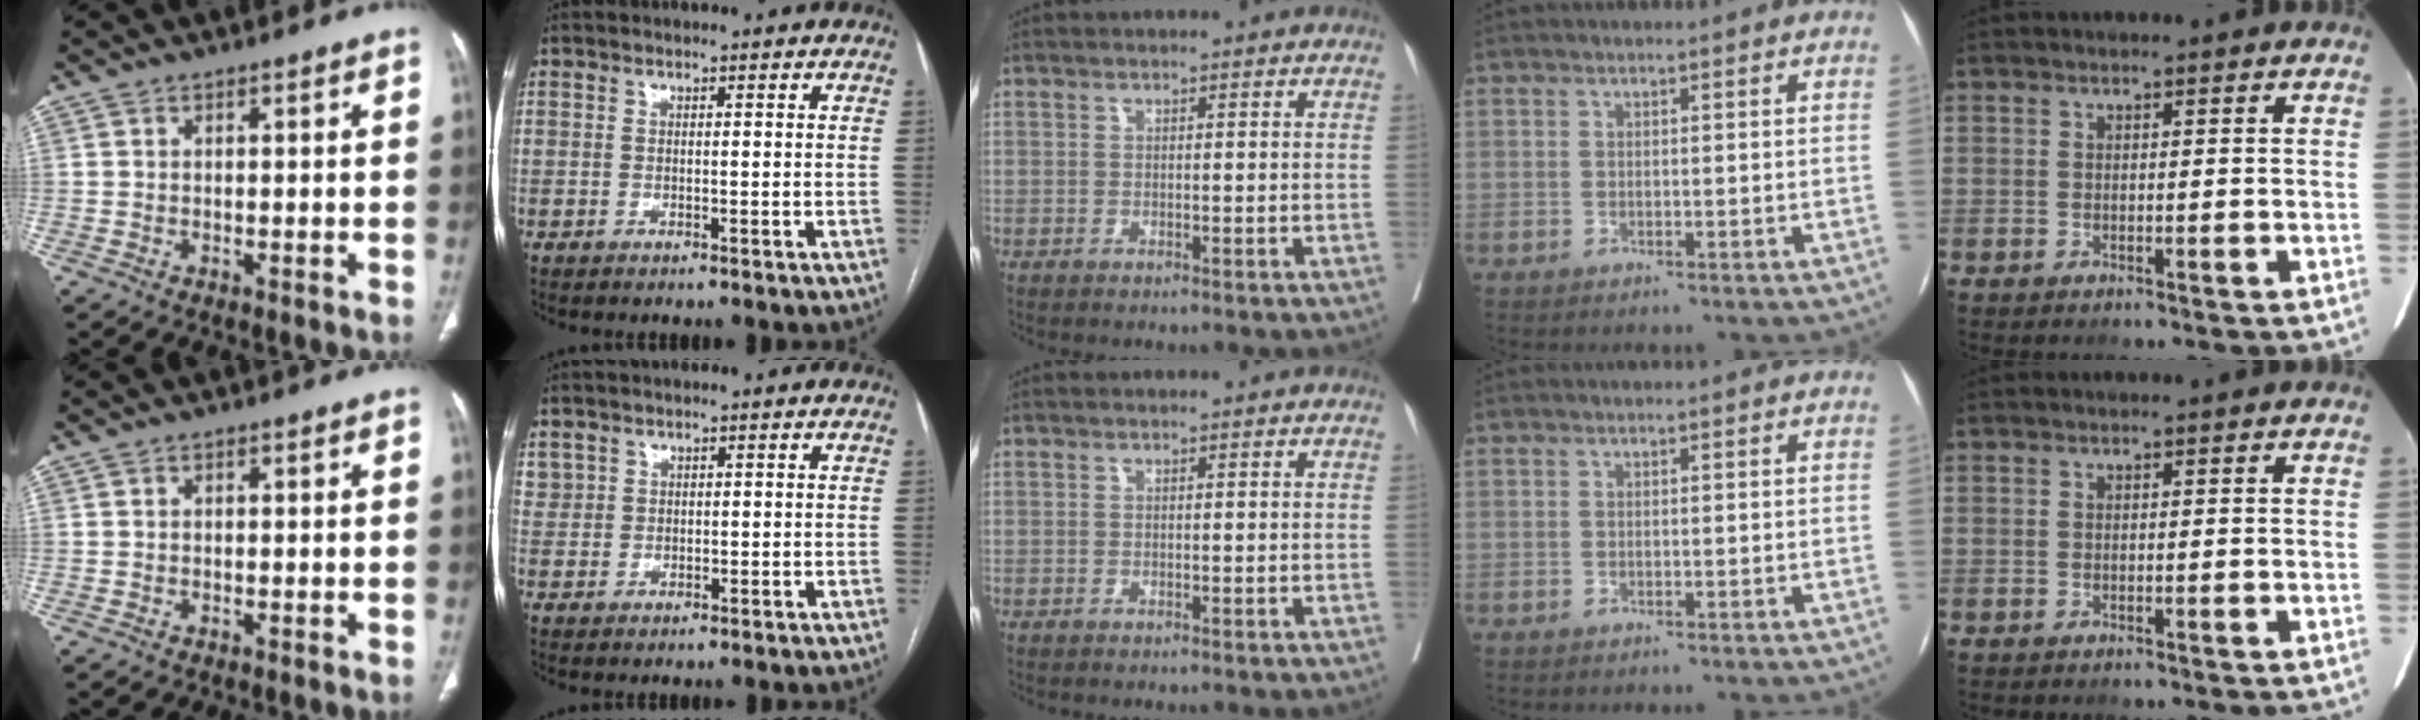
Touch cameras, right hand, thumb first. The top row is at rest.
{"index": {"total": 2.3, "force": [1.2, 2.0, 0.1], "torque": [0.009, 0.007, 0.020]}}